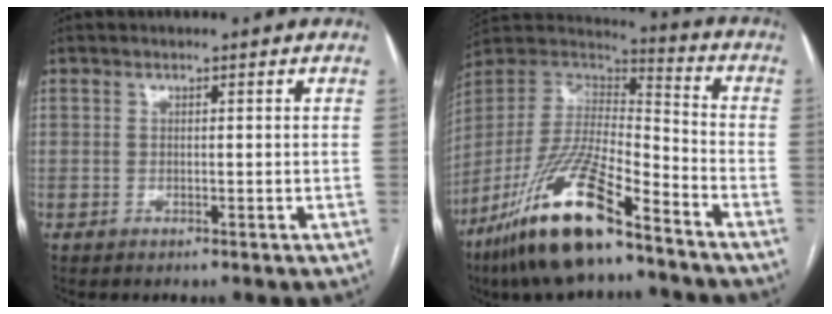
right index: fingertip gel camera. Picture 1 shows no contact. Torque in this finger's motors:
{"motor_torque": [-0.17, -0.38, -0.36, -0.21]}